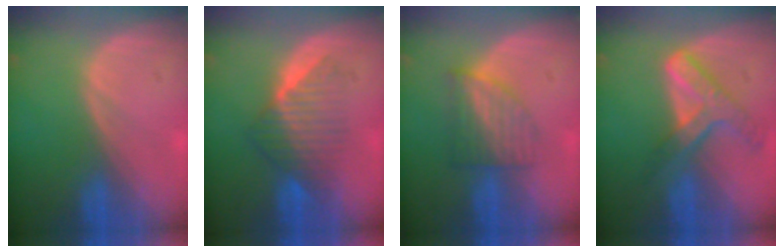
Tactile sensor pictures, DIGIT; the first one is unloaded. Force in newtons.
{"total": 6.9, "press": 6.5, "slide": 2.5}
{"total": 6.3, "press": 5.6, "slide": 2.9}
{"total": 7.4, "press": 6.2, "slide": 4.1}